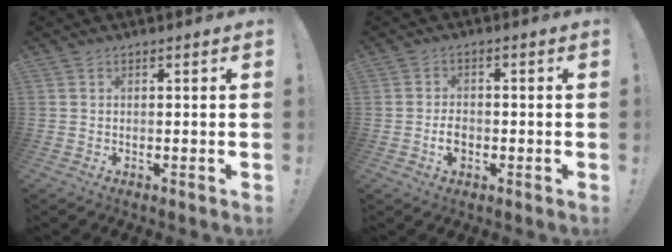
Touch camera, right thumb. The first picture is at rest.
{"total": 4.1, "force": [-1.6, 2.9, 2.5], "torque": [-0.029, 0.000, -0.031]}